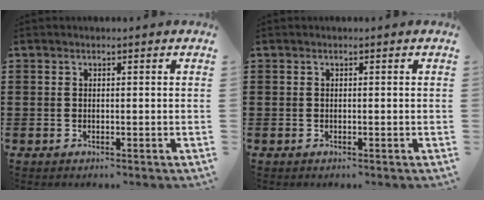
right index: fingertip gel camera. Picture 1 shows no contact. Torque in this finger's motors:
{"motor_torque": [0.00, 0.05, 0.00, 0.00]}